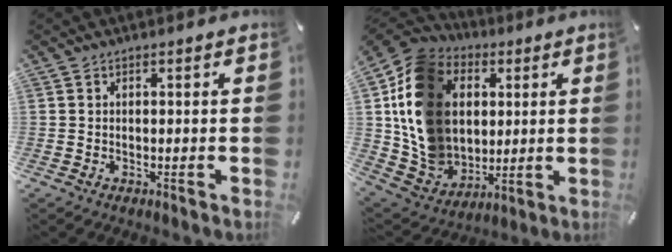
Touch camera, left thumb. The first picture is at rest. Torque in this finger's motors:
{"motor_torque": [2.51, 2.51, 1.48, 0.39, 0.83]}